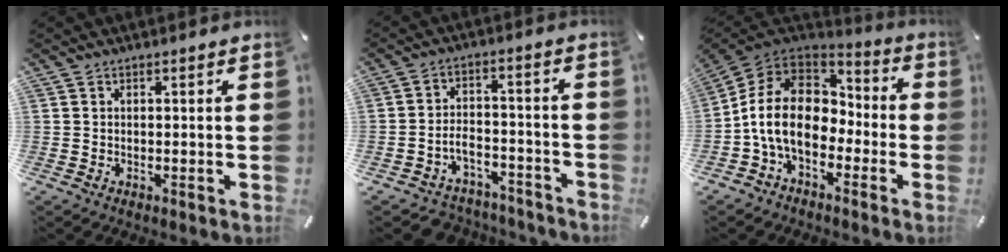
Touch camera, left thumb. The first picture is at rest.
{"total": 6.2, "force": [-3.4, 4.9, 1.8], "torque": [-0.027, 0.025, -0.058]}
{"total": 14.9, "force": [-3.6, 10.6, 9.8], "torque": [-0.216, 0.029, -0.069]}